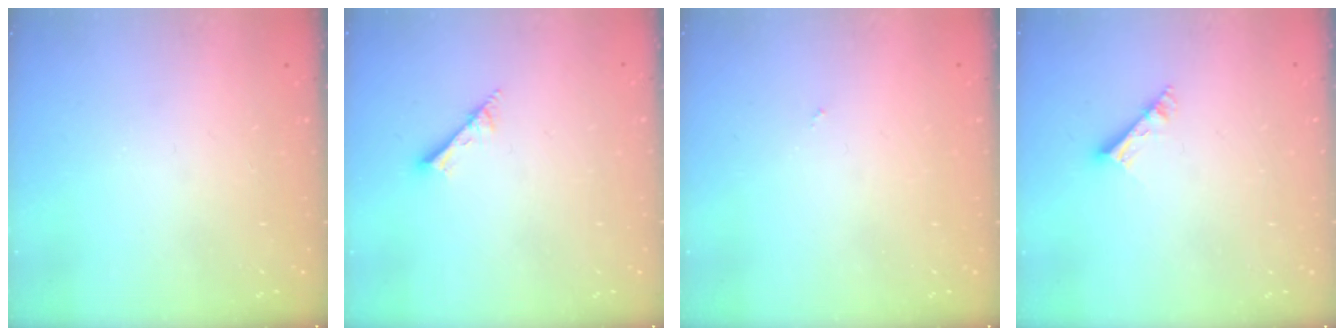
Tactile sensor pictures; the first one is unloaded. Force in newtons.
{"total": 1.7, "press": 1.6, "slide": 0.1}
{"total": 0.0}
{"total": 5.0, "press": 4.9, "slide": 0.4}